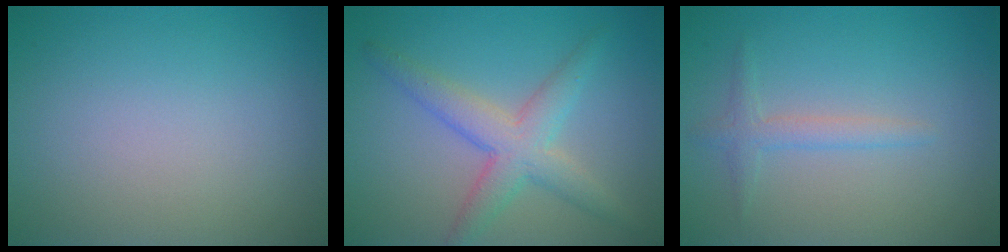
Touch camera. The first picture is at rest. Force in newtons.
{"total": 4.3, "press": 4.2, "slide": 0.1}
{"total": 1.7, "press": 1.7, "slide": 0.1}